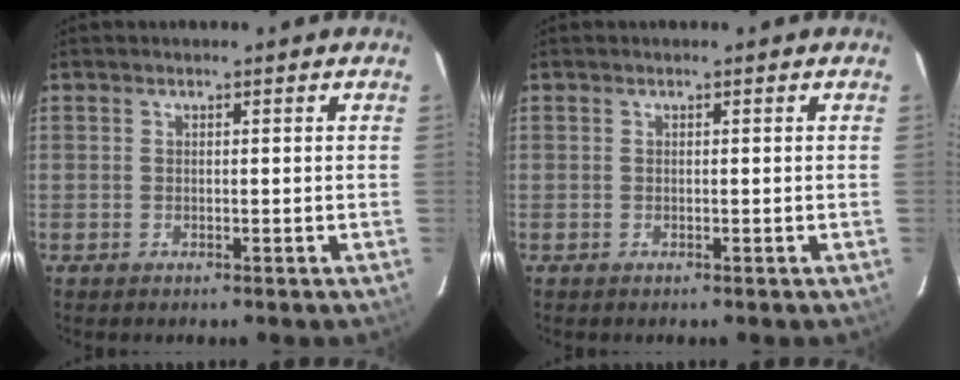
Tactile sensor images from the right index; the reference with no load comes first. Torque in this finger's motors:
{"motor_torque": [0.00, 0.00, 0.00, 0.00]}